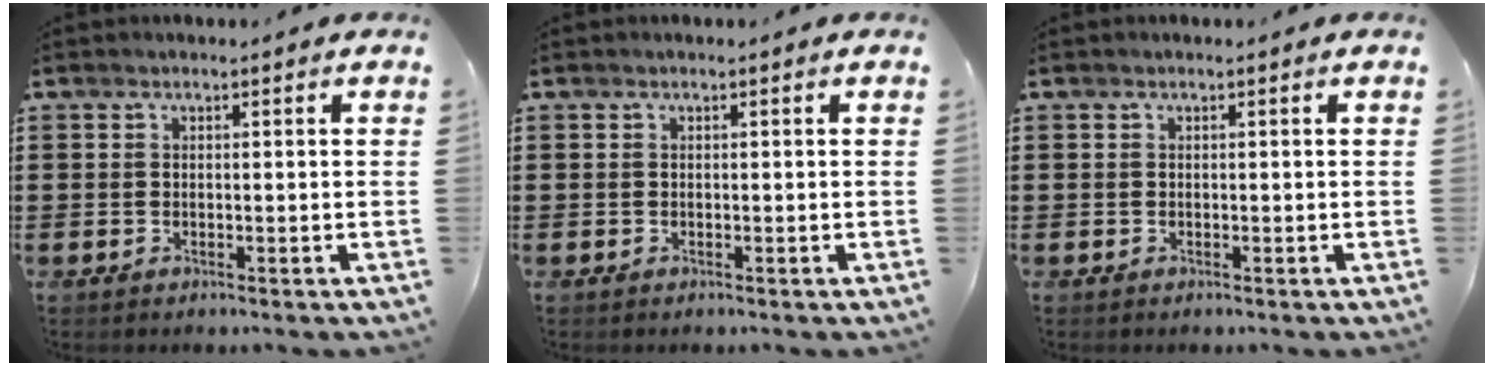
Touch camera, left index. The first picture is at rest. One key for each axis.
{"total": 0.0}
{"total": 0.0}